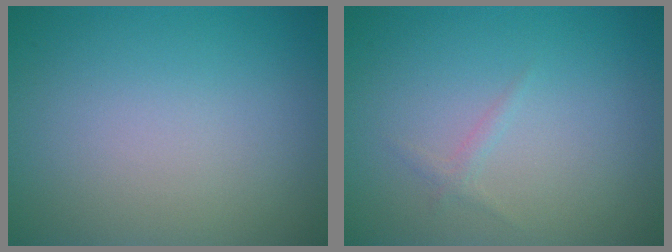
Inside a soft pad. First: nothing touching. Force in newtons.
{"total": 0.7, "press": 0.7, "slide": 0.1}